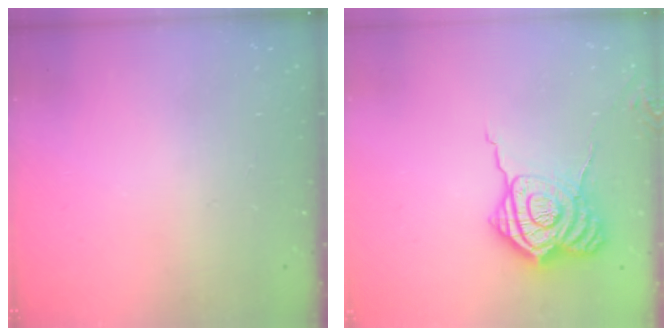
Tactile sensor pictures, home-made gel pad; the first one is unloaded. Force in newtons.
{"total": 14.3, "press": 14.3, "slide": 1.1}